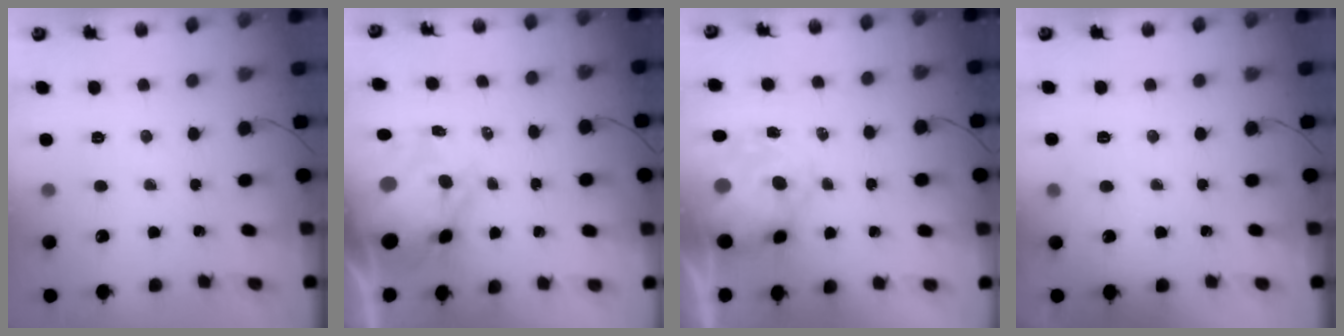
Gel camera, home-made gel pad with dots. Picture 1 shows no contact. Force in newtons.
{"total": 12.1, "press": 11.7, "slide": 3.1}
{"total": 9.3, "press": 9.0, "slide": 2.4}
{"total": 4.3, "press": 4.2, "slide": 1.0}